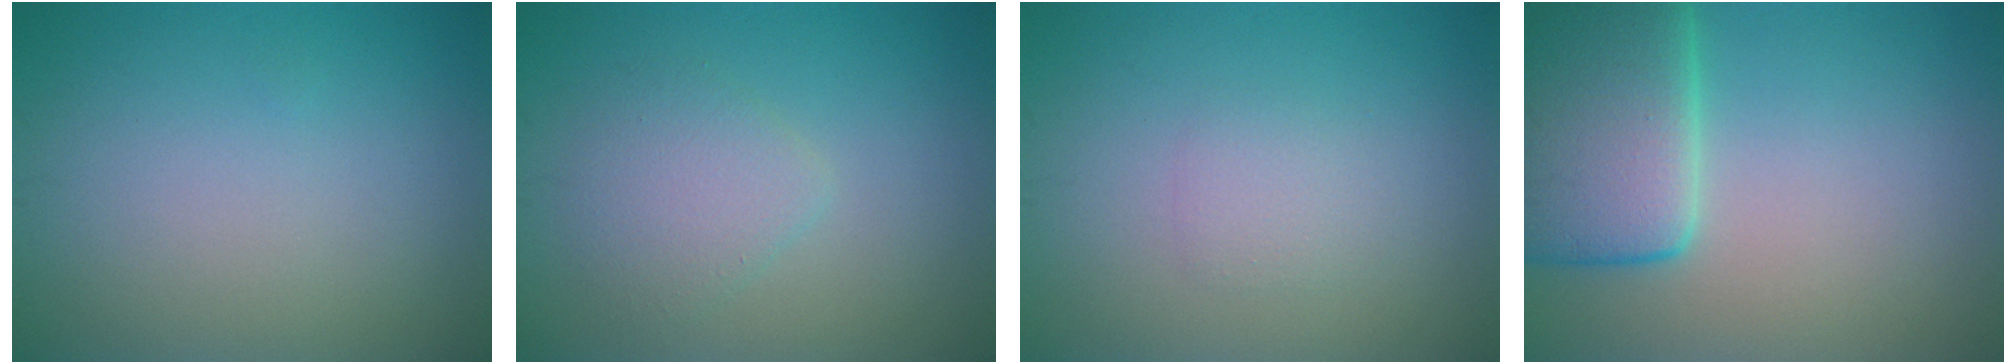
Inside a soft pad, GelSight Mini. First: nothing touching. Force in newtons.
{"total": 2.5, "press": 2.5, "slide": 0.2}
{"total": 1.4, "press": 1.4, "slide": 0.1}
{"total": 9.0, "press": 9.0, "slide": 0.6}